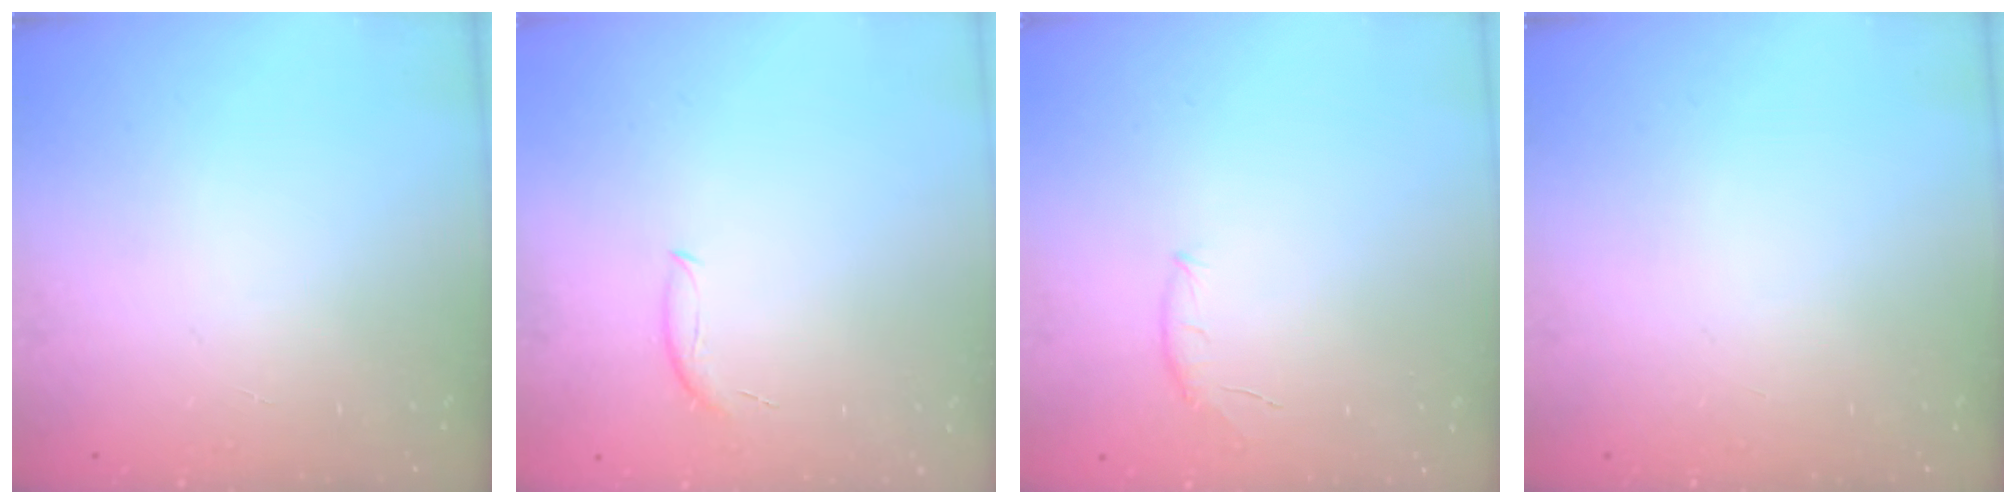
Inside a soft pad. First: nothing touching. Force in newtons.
{"total": 6.0, "press": 5.9, "slide": 0.7}
{"total": 6.9, "press": 6.8, "slide": 1.2}
{"total": 0.0}